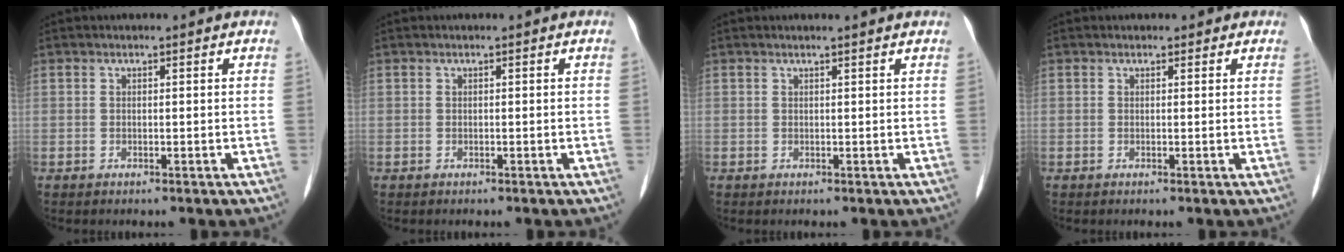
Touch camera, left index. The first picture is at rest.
{"total": 0.0}
{"total": 1.9, "force": [1.8, 0.2, 0.6], "torque": [-0.015, 0.016, 0.021]}
{"total": 1.3, "force": [0.9, 0.8, 0.2], "torque": [0.006, 0.002, 0.007]}